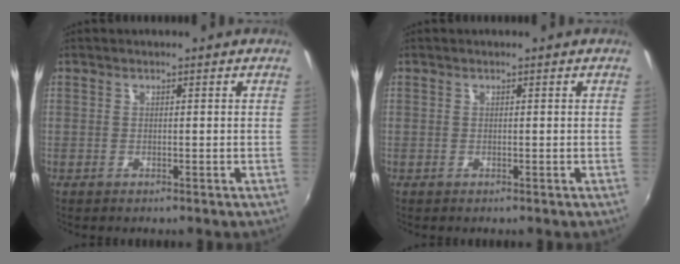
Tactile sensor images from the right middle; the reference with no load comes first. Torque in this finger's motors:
{"motor_torque": [0.00, 0.00, 0.00, 0.00]}